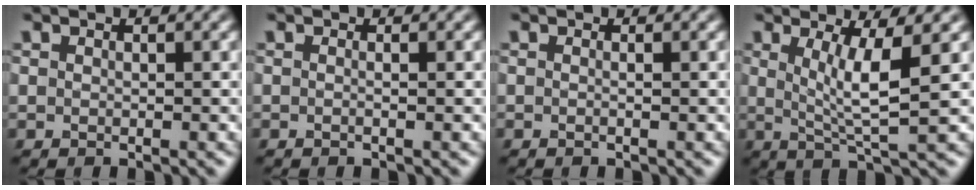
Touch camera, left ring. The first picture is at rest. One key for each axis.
{"total": 1.0, "fx": 0.0, "fy": 0.4, "fz": 0.9, "tx": -0.007, "ty": -0.012, "tz": -0.011}
{"total": 0.7, "fx": -0.1, "fy": 0.2, "fz": 0.6, "tx": -0.011, "ty": -0.009, "tz": -0.007}
{"total": 4.8, "fx": 1.0, "fy": 0.9, "fz": 4.6, "tx": -0.083, "ty": -0.007, "tz": 0.022}